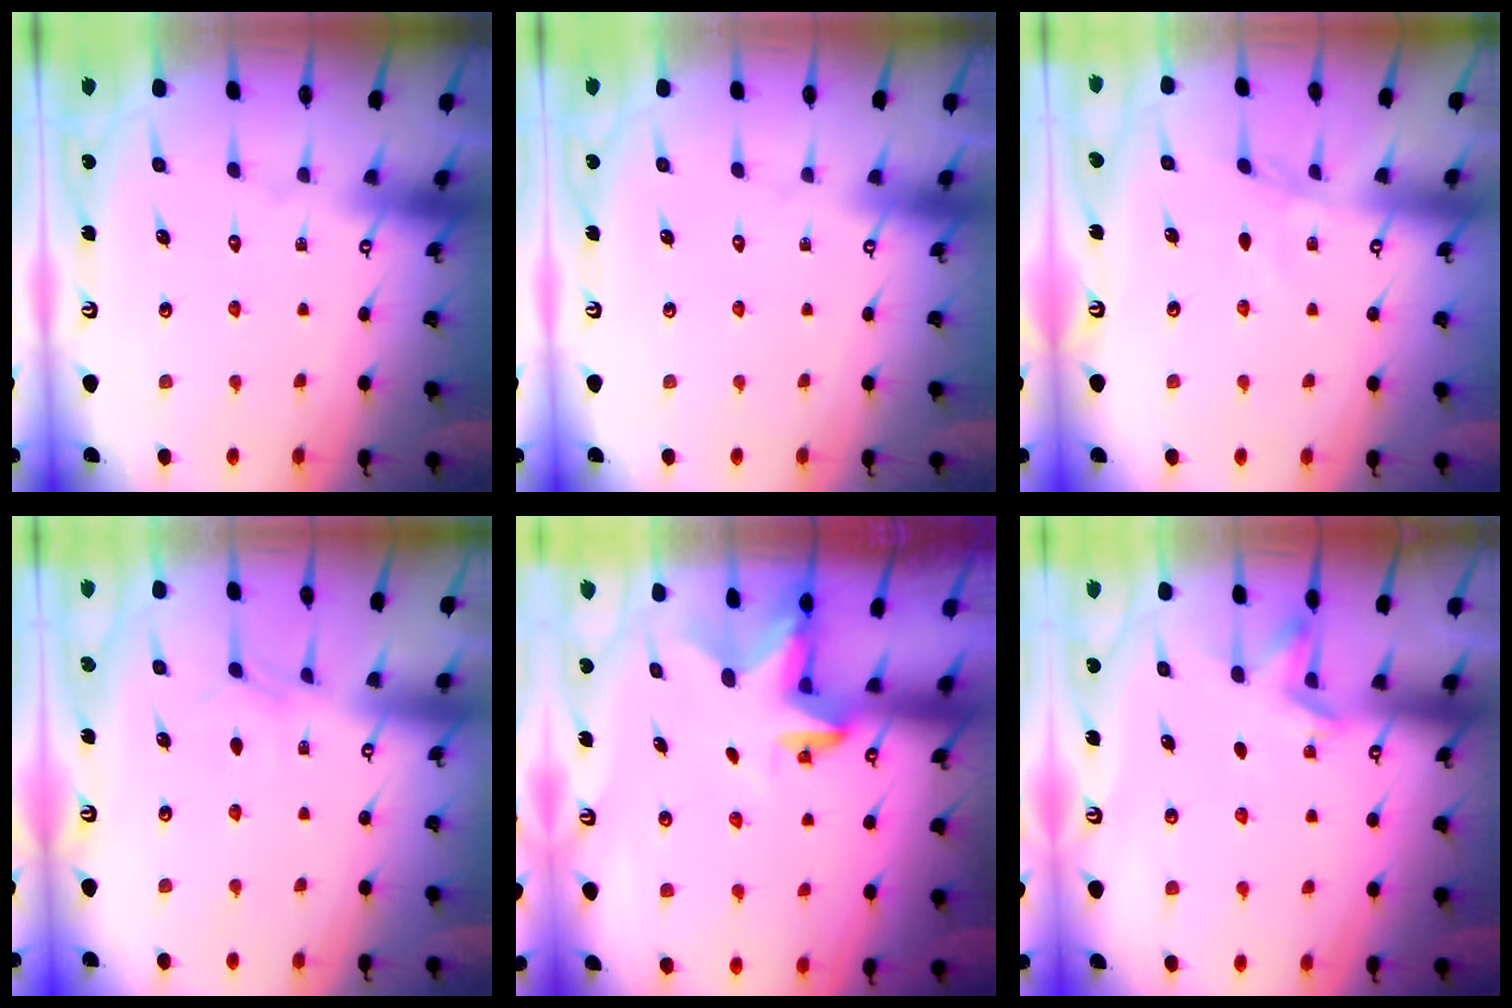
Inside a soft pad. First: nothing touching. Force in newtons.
{"total": 0.0}
{"total": 1.5, "press": 1.5, "slide": 0.4}
{"total": 4.5, "press": 4.5, "slide": 0.3}
{"total": 2.8, "press": 2.8, "slide": 0.2}
{"total": 4.1, "press": 3.8, "slide": 1.5}